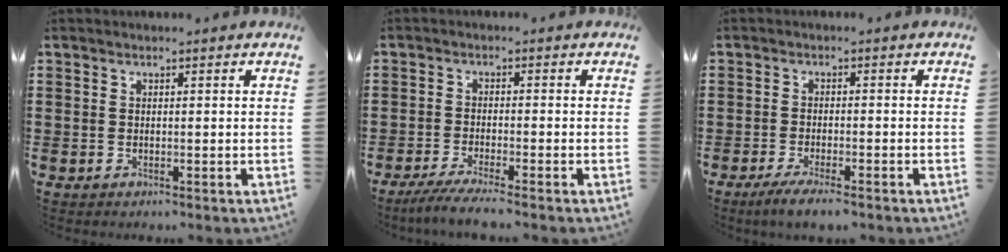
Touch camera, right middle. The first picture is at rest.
{"total": 3.1, "force": [-2.6, -0.2, 1.6], "torque": [-0.041, -0.011, -0.054]}
{"total": 2.7, "force": [-2.3, 0.1, 1.3], "torque": [-0.022, 0.002, -0.044]}